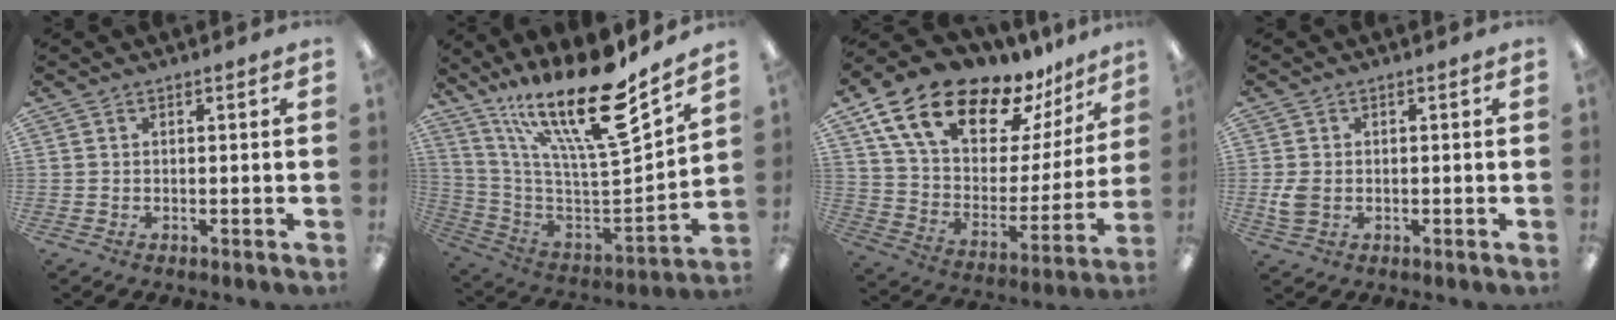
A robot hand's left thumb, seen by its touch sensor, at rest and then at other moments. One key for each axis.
{"total": 22.9, "fx": 15.7, "fy": 5.1, "fz": 15.8, "tx": -0.280, "ty": -0.119, "tz": 0.256}
{"total": 20.9, "fx": 15.2, "fy": 9.9, "fz": 10.3, "tx": -0.188, "ty": -0.098, "tz": 0.274}
{"total": 3.8, "fx": -0.5, "fy": 2.6, "fz": 2.7, "tx": -0.052, "ty": -0.002, "tz": -0.013}